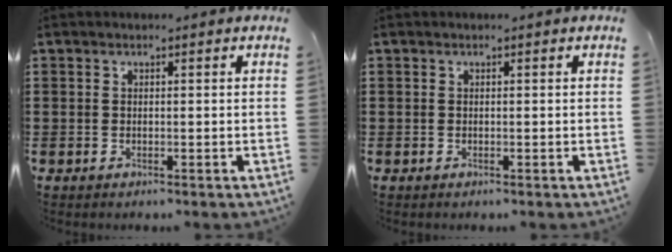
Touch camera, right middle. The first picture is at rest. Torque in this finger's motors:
{"motor_torque": [-0.02, -0.02, 0.05, -0.01]}